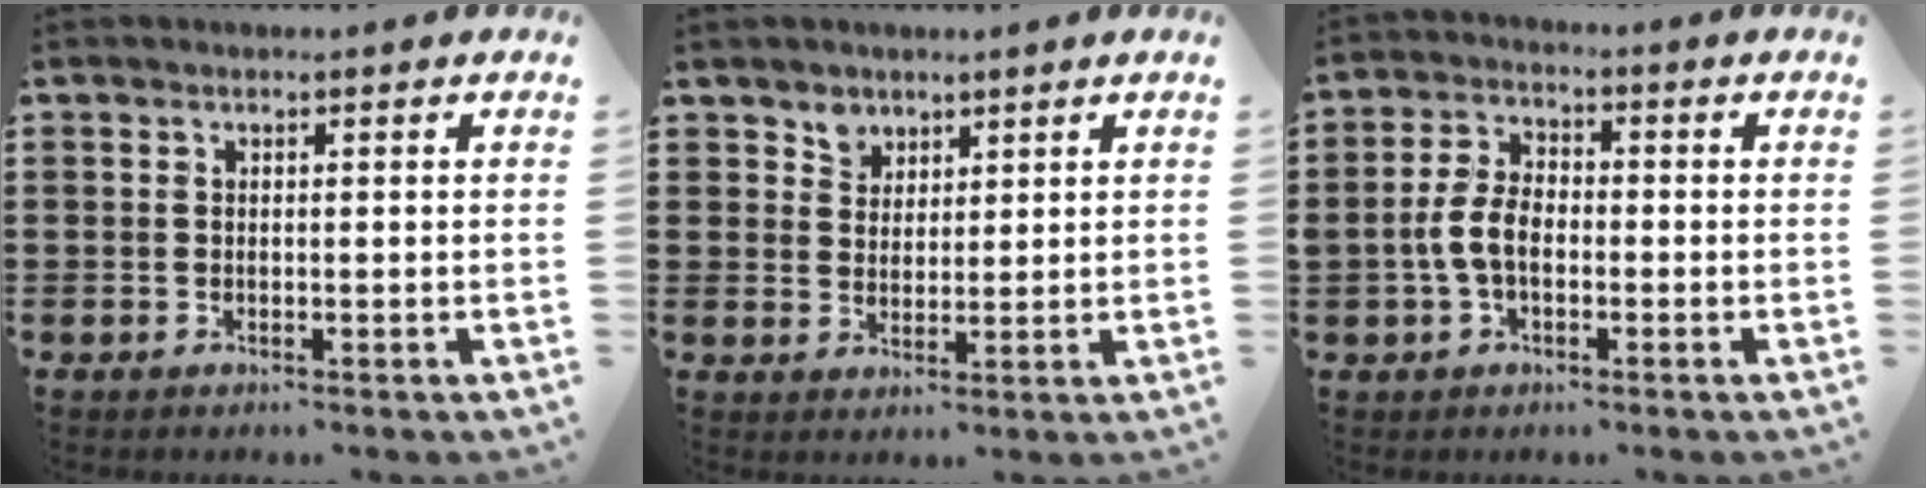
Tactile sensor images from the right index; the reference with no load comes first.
{"total": 3.3, "force": [2.2, 2.5, 0.1], "torque": [-0.007, 0.006, 0.040]}
{"total": 5.8, "force": [-1.3, 3.4, 4.5], "torque": [-0.117, -0.001, -0.033]}